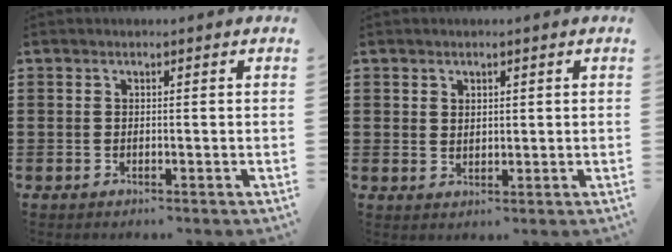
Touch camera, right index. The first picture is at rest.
{"total": 1.5, "force": [1.0, 1.0, 0.3], "torque": [-0.007, 0.004, 0.020]}